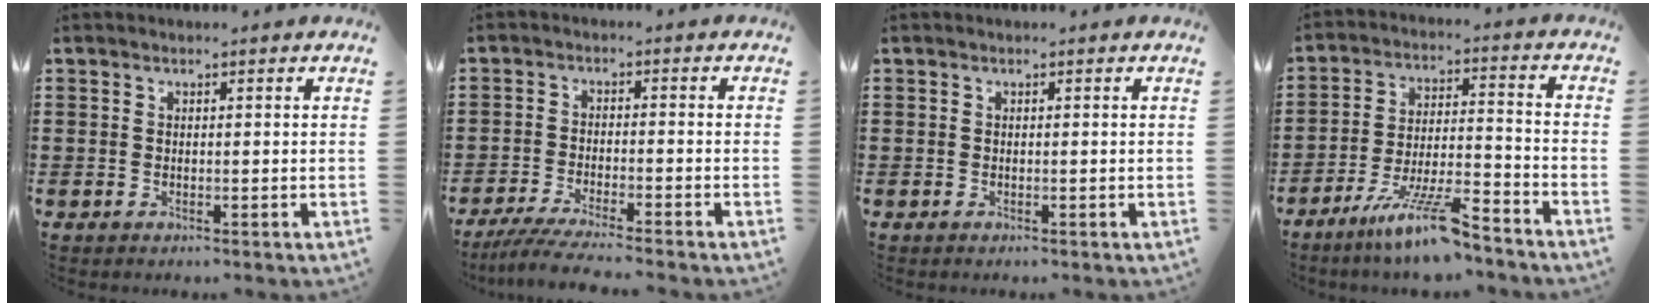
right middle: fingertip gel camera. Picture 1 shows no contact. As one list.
[{"total": 4.5, "force": [-4.1, -0.2, 1.8], "torque": [-0.044, -0.016, -0.081]}, {"total": 0.0}, {"total": 10.4, "force": [-8.0, 1.4, 6.6], "torque": [-0.128, 0.008, -0.152]}]